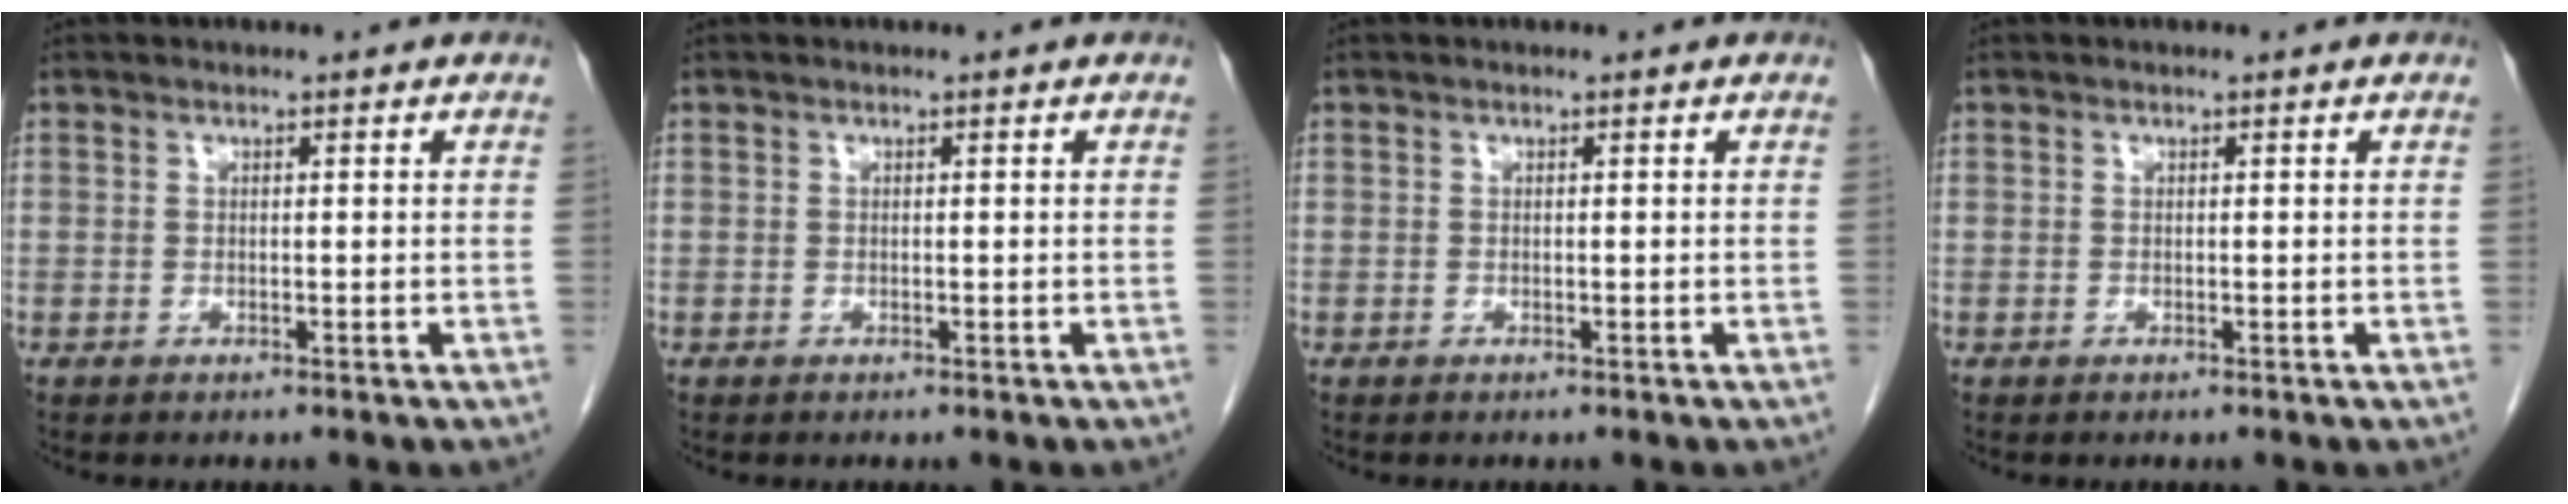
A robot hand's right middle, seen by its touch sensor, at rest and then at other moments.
{"total": 0.0}
{"total": 0.0}
{"total": 0.0}